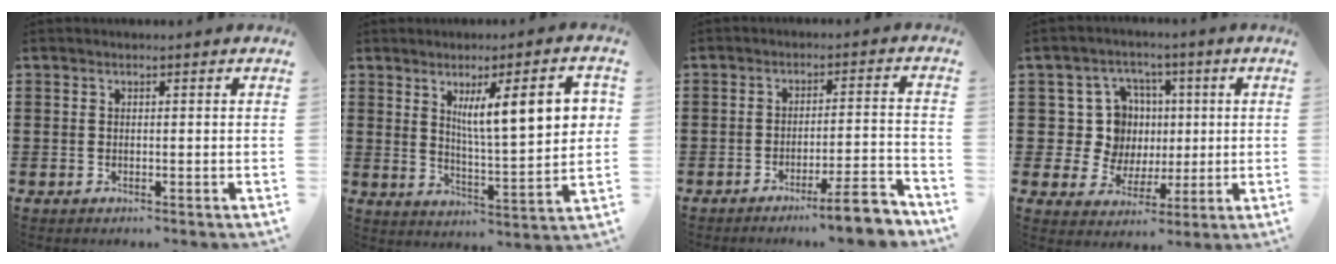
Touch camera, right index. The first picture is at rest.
{"total": 10.2, "force": [3.6, 2.0, 9.4], "torque": [-0.156, -0.002, 0.054]}
{"total": 6.7, "force": [-5.2, 0.1, 4.2], "torque": [-0.064, -0.006, -0.093]}
{"total": 9.4, "force": [1.5, 8.6, 3.3], "torque": [-0.080, 0.010, 0.033]}